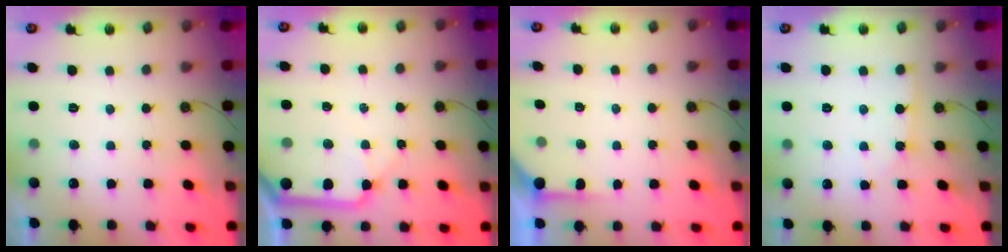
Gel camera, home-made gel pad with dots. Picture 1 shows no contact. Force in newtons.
{"total": 12.8, "press": 12.7, "slide": 1.8}
{"total": 3.5, "press": 3.4, "slide": 0.5}
{"total": 2.6, "press": 2.6, "slide": 0.3}